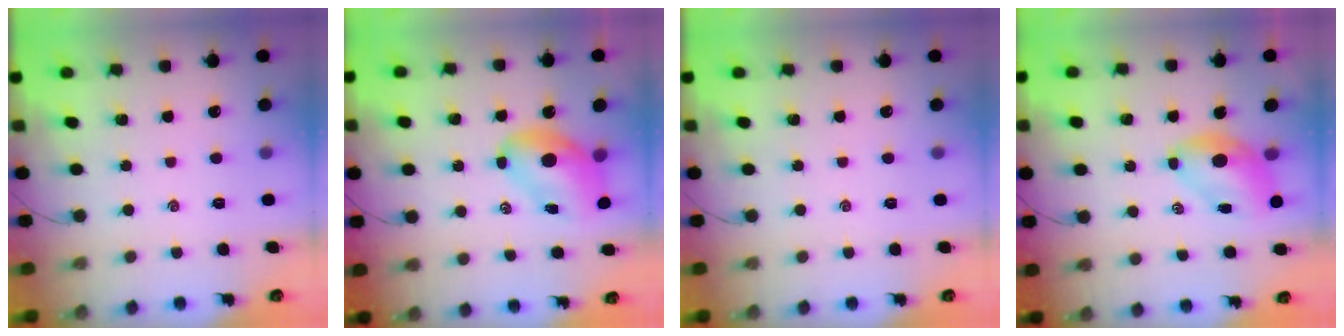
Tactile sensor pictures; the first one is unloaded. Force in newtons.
{"total": 8.3, "press": 8.2, "slide": 1.4}
{"total": 0.0}
{"total": 6.8, "press": 6.7, "slide": 1.3}